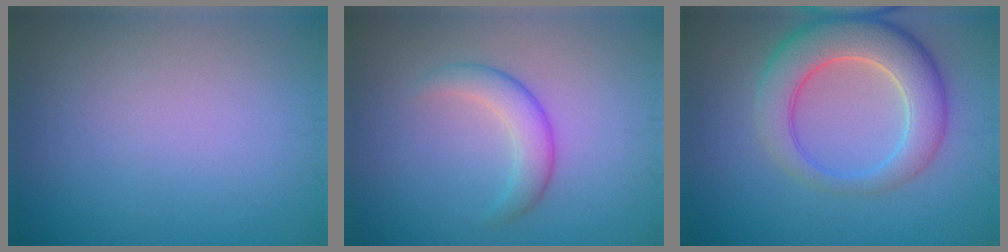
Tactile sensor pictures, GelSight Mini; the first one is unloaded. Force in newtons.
{"total": 2.8, "press": 2.8, "slide": 0.1}
{"total": 7.4, "press": 7.3, "slide": 0.5}